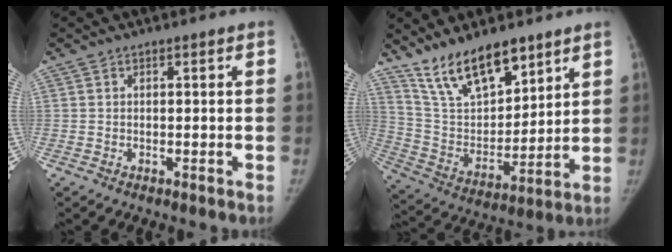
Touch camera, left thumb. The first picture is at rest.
{"total": 15.8, "force": [11.8, 6.3, 8.4], "torque": [-0.109, -0.066, 0.227]}